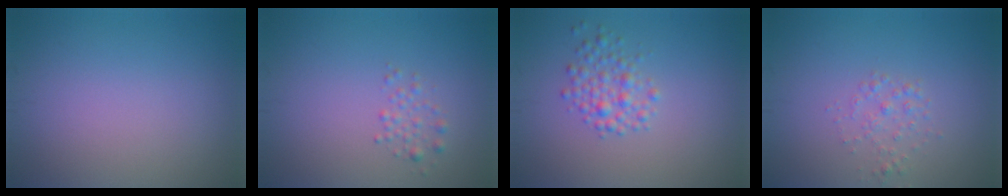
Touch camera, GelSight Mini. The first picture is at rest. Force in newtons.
{"total": 1.2, "press": 1.1, "slide": 0.1}
{"total": 2.4, "press": 2.4, "slide": 0.1}
{"total": 1.4, "press": 1.4, "slide": 0.0}